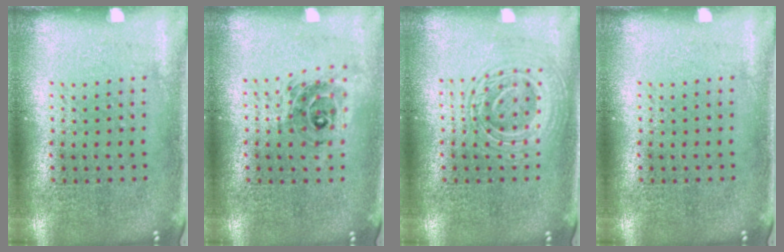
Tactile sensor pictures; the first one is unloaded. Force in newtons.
{"total": 0.7, "press": 0.7, "slide": 0.0}
{"total": 3.0, "press": 2.9, "slide": 0.5}
{"total": 0.0}